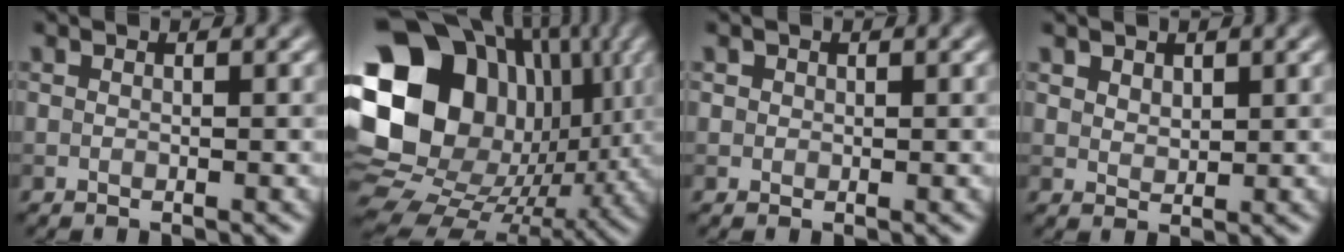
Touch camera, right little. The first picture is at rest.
{"total": 21.1, "force": [3.9, 17.4, 11.2], "torque": [-0.228, 0.002, 0.070]}
{"total": 0.7, "force": [0.3, 0.6, 0.1], "torque": [0.005, -0.003, 0.002]}
{"total": 1.6, "force": [1.2, 0.9, 0.5], "torque": [-0.013, -0.006, 0.025]}